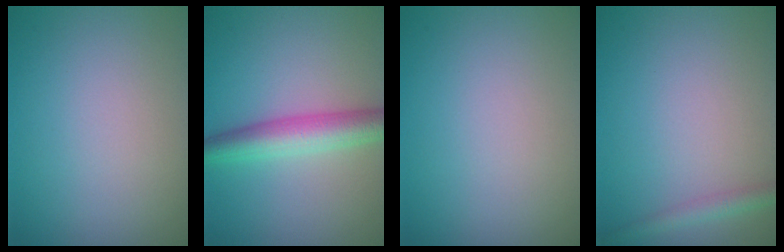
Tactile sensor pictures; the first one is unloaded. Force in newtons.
{"total": 4.6, "press": 4.6, "slide": 0.1}
{"total": 0.0}
{"total": 1.8, "press": 1.8, "slide": 0.1}